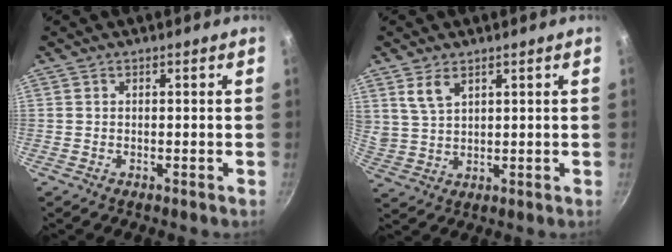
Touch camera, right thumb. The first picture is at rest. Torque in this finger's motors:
{"motor_torque": [0.14, 1.38, 0.93, 1.00, 0.43]}